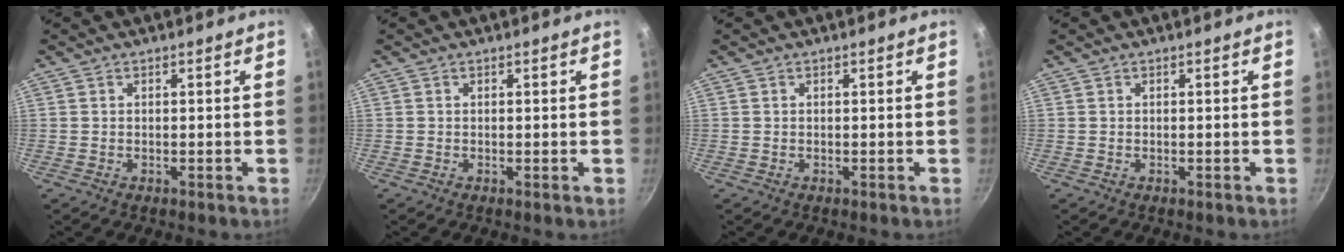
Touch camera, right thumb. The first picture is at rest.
{"total": 0.0}
{"total": 0.0}
{"total": 0.0}